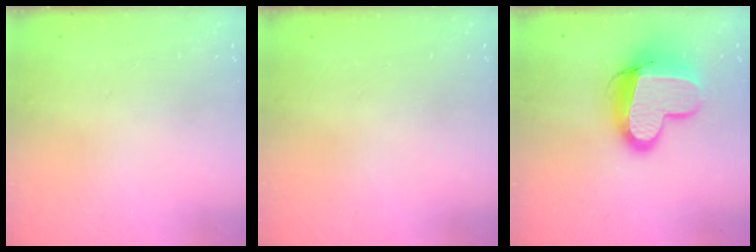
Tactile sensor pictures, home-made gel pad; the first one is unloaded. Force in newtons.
{"total": 0.0}
{"total": 14.4, "press": 14.4, "slide": 1.1}